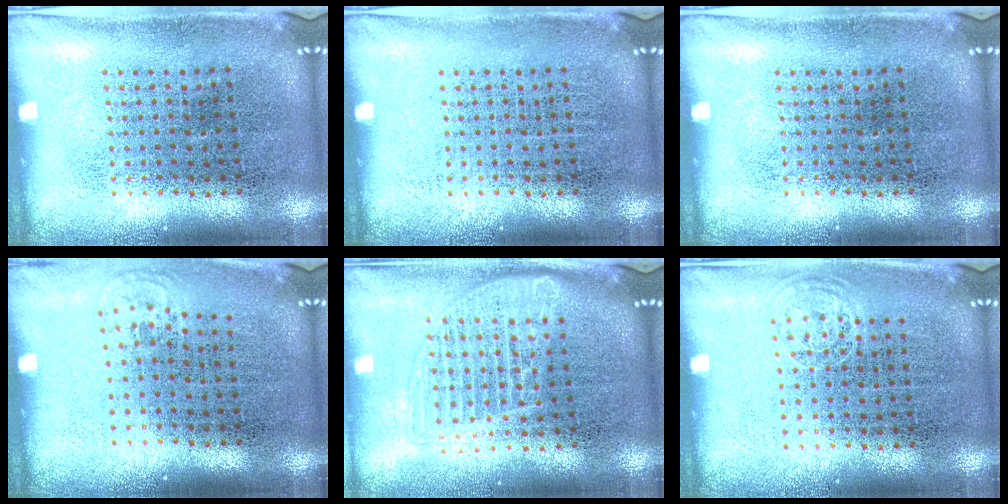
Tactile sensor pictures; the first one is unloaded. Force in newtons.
{"total": 0.0}
{"total": 0.0}
{"total": 0.6, "press": 0.5, "slide": 0.3}
{"total": 1.6, "press": 1.4, "slide": 0.7}
{"total": 0.6, "press": 0.6, "slide": 0.3}